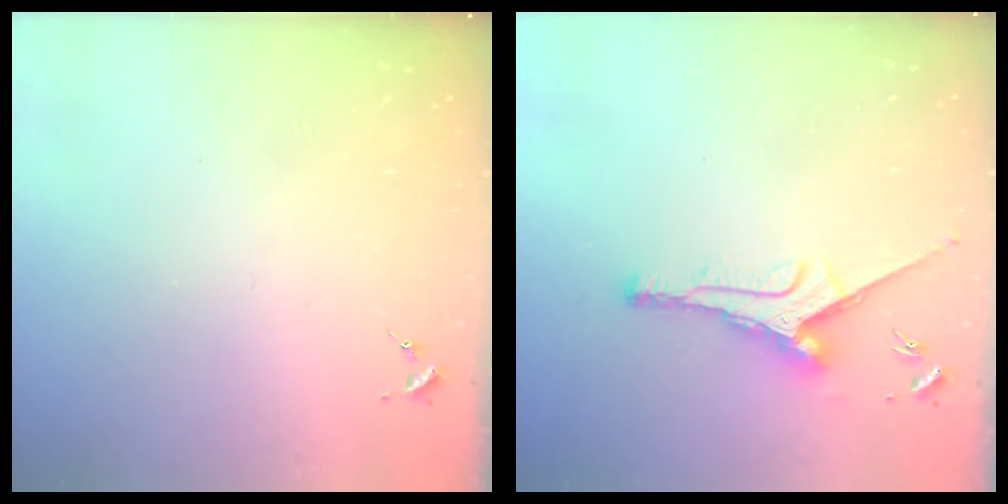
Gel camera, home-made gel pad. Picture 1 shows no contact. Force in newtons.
{"total": 11.5, "press": 11.5, "slide": 0.7}